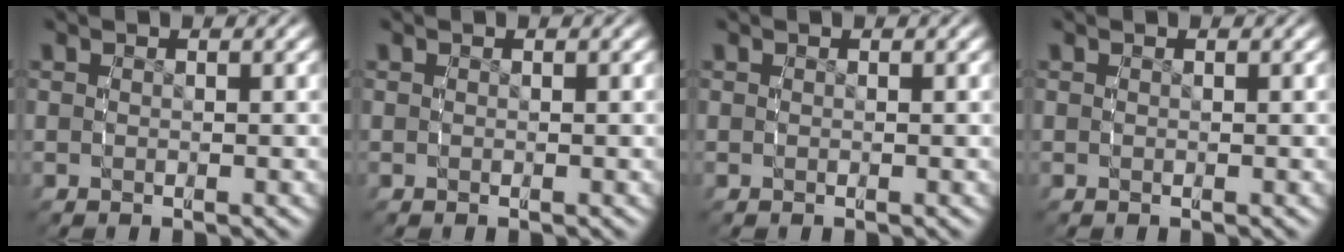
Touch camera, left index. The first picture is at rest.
{"total": 0.0}
{"total": 0.0}
{"total": 0.0}